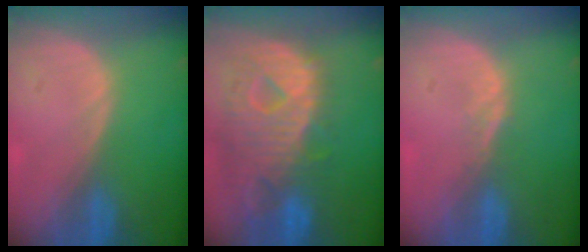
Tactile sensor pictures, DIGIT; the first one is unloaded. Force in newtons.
{"total": 12.6, "press": 10.9, "slide": 6.4}
{"total": 1.5, "press": 1.2, "slide": 0.9}